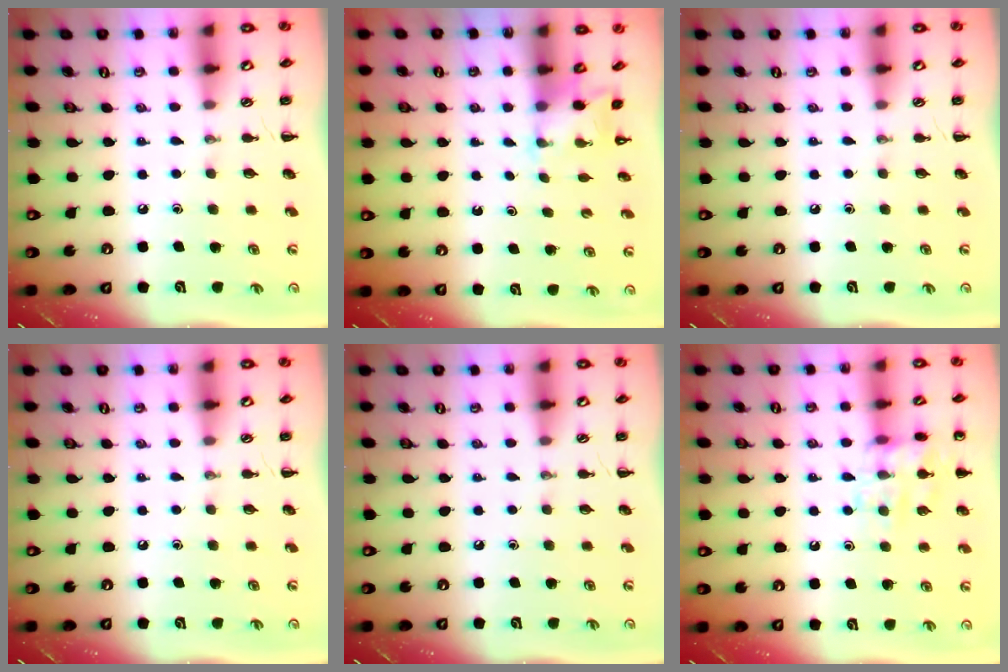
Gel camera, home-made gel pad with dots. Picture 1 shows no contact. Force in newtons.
{"total": 2.0, "press": 2.0, "slide": 0.5}
{"total": 0.0}
{"total": 0.0}
{"total": 0.0}
{"total": 12.7, "press": 12.7, "slide": 0.7}